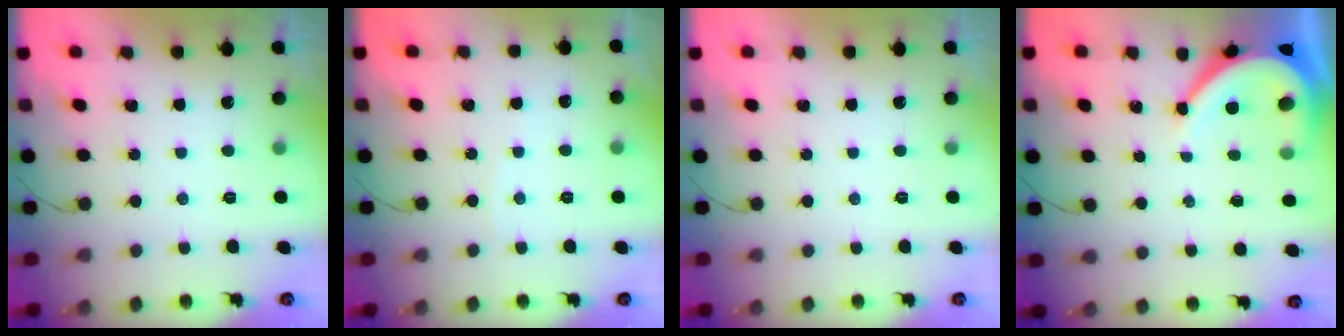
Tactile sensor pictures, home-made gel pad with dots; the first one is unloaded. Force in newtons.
{"total": 2.9, "press": 2.9, "slide": 0.4}
{"total": 0.0}
{"total": 9.3, "press": 9.2, "slide": 1.2}